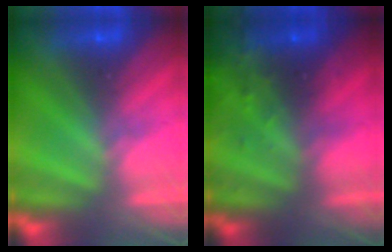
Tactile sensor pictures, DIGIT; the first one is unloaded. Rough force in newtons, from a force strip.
{"total": 8.4}